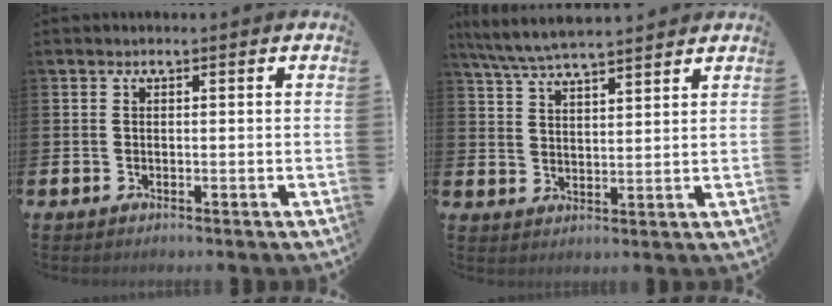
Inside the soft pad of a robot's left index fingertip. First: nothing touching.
{"total": 6.2, "force": [5.9, 0.6, 1.8], "torque": [-0.056, -0.023, 0.107]}